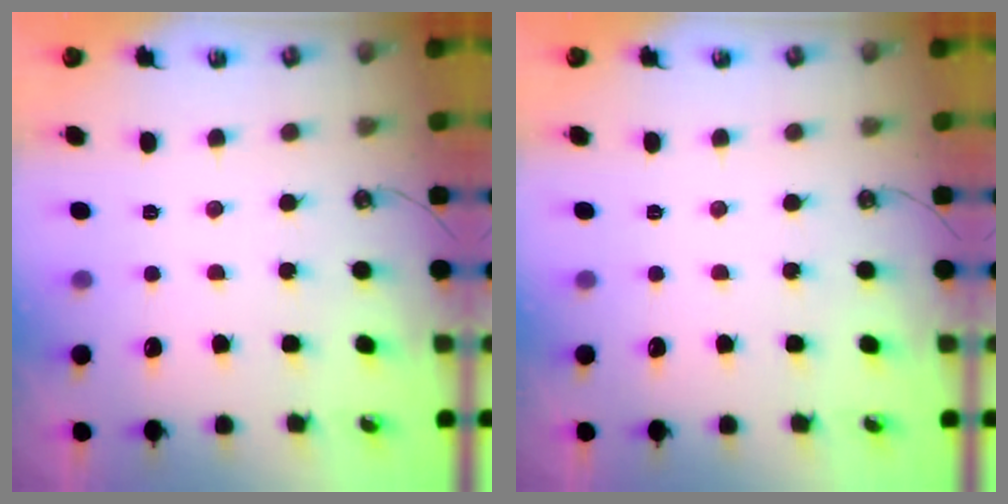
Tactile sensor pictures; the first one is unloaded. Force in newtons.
{"total": 0.0}